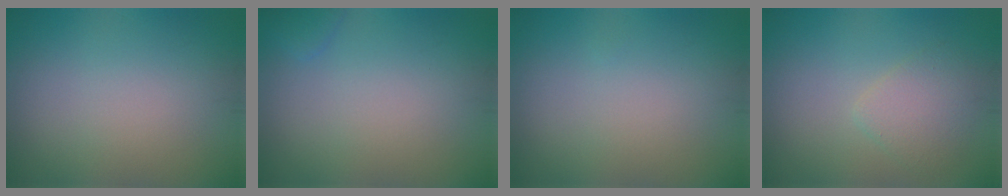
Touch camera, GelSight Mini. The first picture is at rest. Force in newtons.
{"total": 0.8, "press": 0.8, "slide": 0.1}
{"total": 0.0}
{"total": 2.5, "press": 2.5, "slide": 0.2}